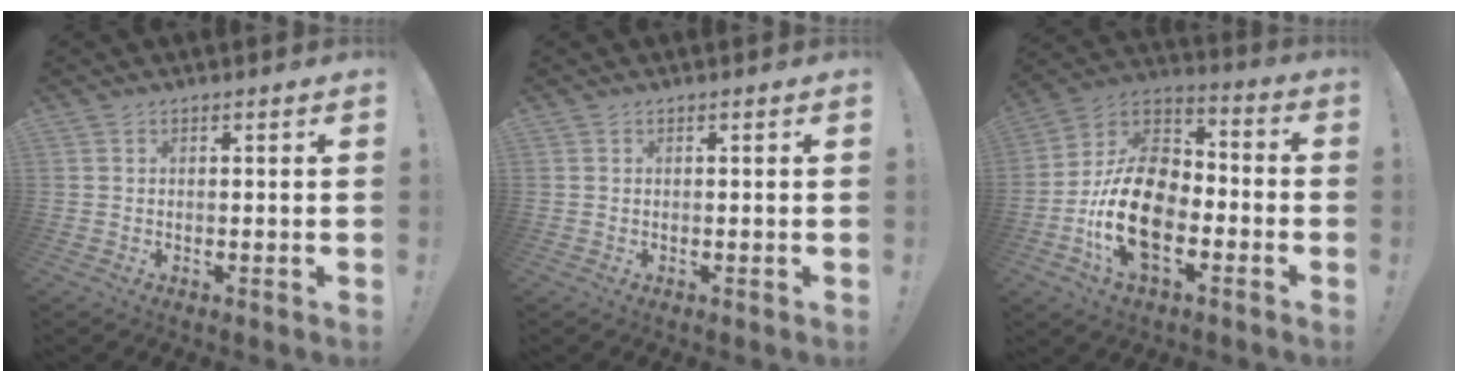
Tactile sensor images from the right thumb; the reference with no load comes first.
{"total": 0.0}
{"total": 20.9, "force": [-6.4, 13.1, 14.9], "torque": [-0.278, 0.036, -0.103]}